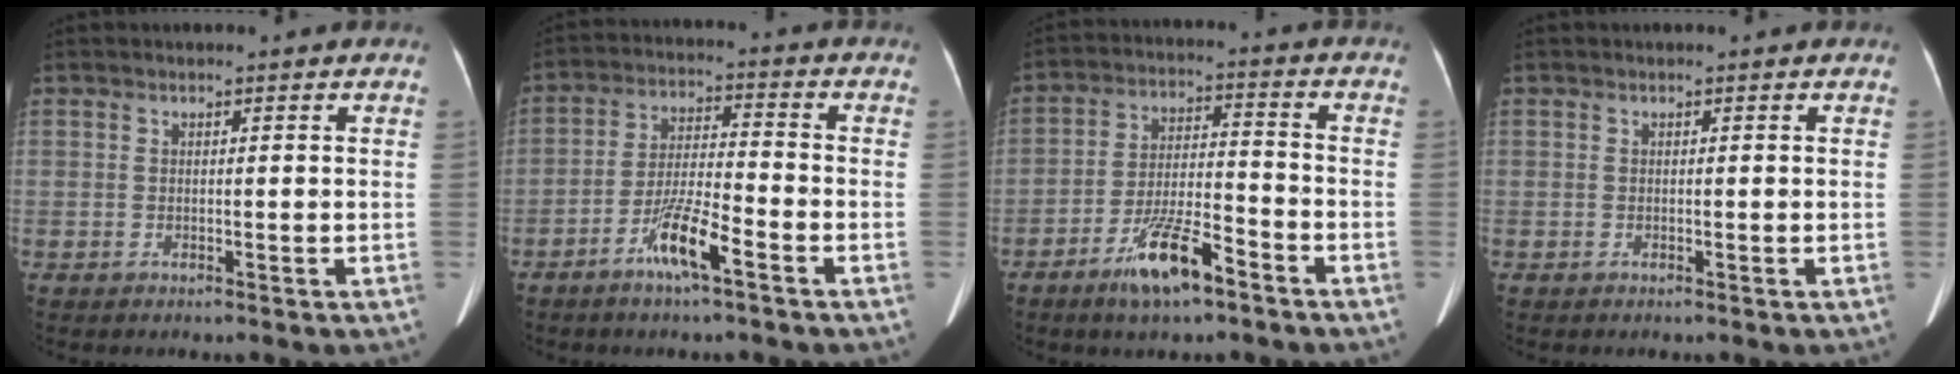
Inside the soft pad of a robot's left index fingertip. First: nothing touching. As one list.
[{"total": 7.8, "force": [-4.5, 0.6, 6.3], "torque": [-0.129, -0.003, -0.085]}, {"total": 9.7, "force": [-6.3, 2.0, 7.2], "torque": [-0.141, -0.006, -0.112]}, {"total": 0.0}]